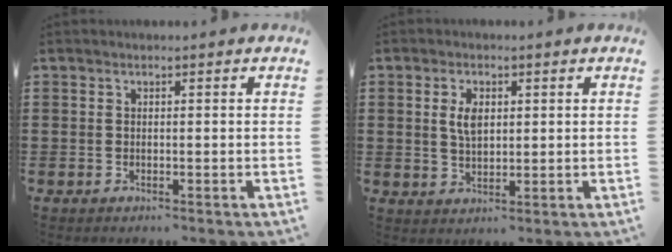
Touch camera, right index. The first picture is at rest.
{"total": 4.0, "force": [0.9, 2.2, 3.2], "torque": [-0.069, 0.011, 0.015]}